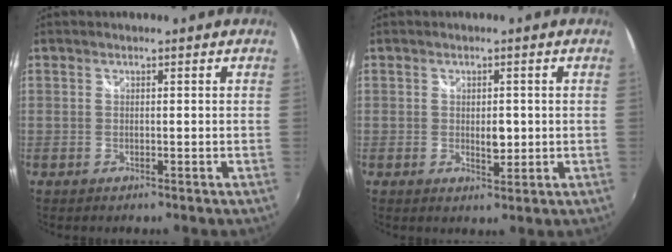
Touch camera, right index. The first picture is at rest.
{"total": 3.0, "force": [-0.2, 1.7, 2.5], "torque": [-0.038, -0.005, -0.001]}